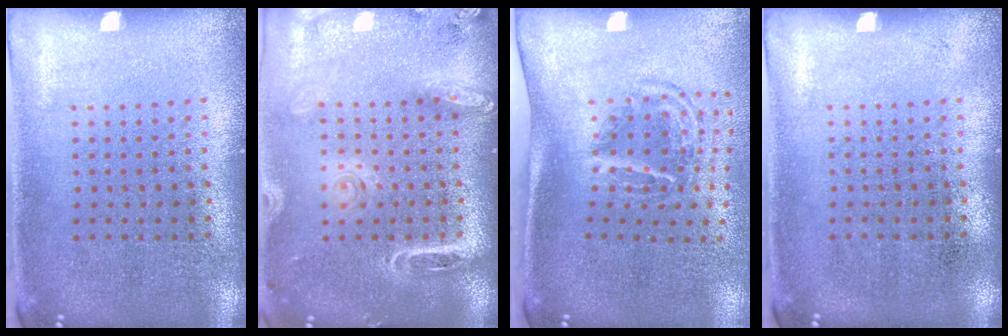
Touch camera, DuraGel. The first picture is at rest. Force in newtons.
{"total": 2.0, "press": 1.8, "slide": 1.1}
{"total": 1.8, "press": 1.1, "slide": 1.5}
{"total": 0.0}